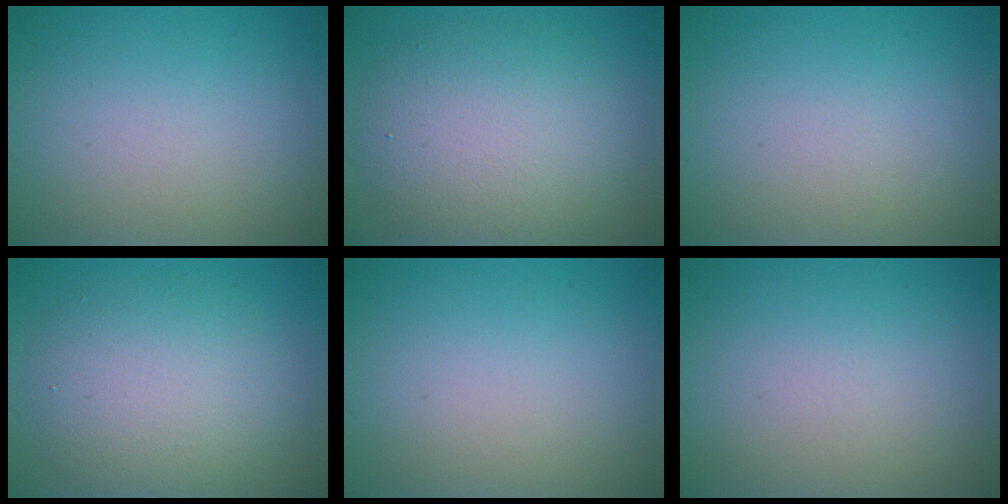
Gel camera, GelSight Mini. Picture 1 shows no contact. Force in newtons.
{"total": 7.4, "press": 7.4, "slide": 0.8}
{"total": 0.0}
{"total": 5.9, "press": 5.9, "slide": 0.6}
{"total": 0.0}
{"total": 0.0}